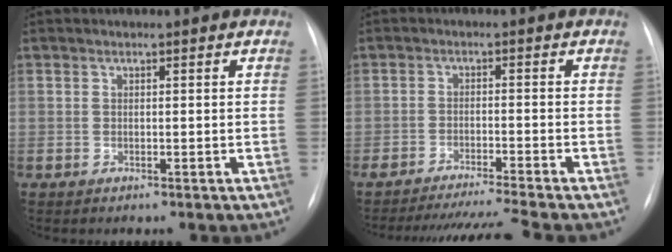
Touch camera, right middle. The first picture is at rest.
{"total": 9.5, "force": [-8.6, -1.9, 3.5], "torque": [-0.045, -0.014, -0.139]}